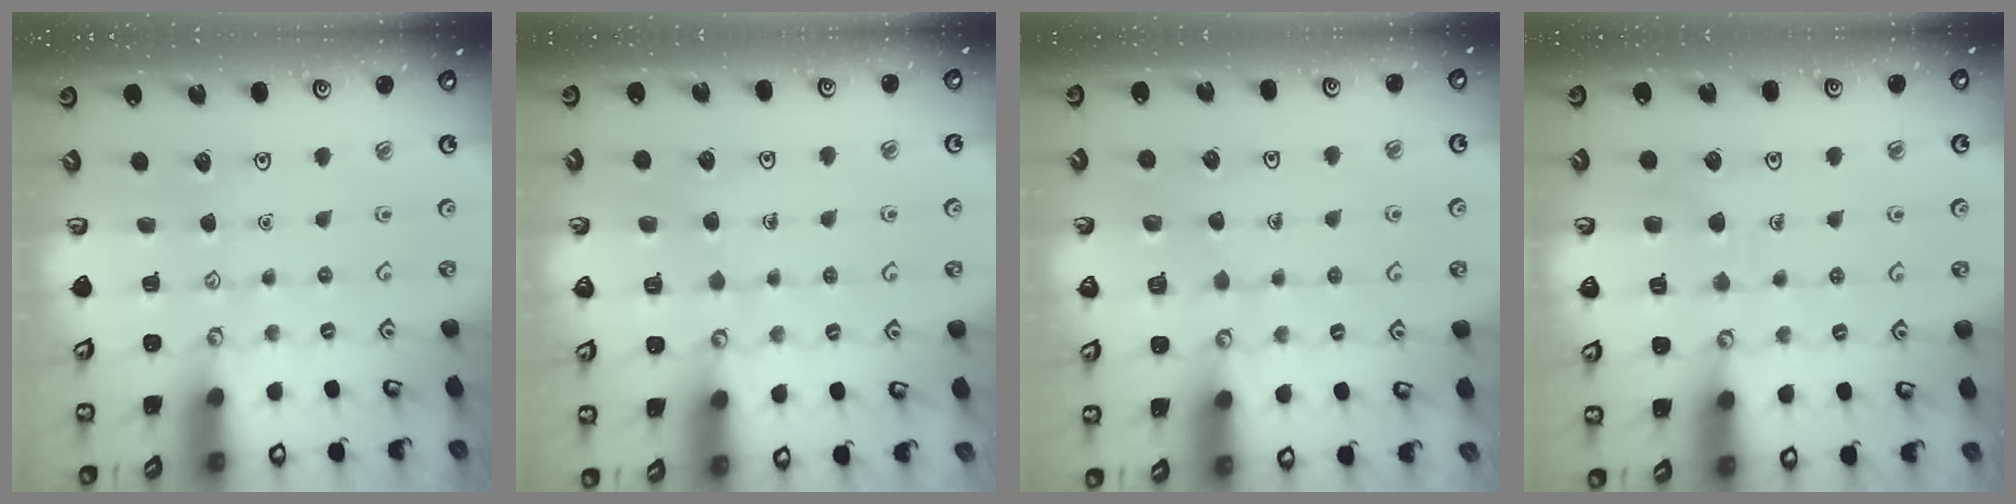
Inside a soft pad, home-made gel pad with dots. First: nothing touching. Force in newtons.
{"total": 5.3, "press": 5.3, "slide": 0.3}
{"total": 2.5, "press": 2.5, "slide": 0.1}
{"total": 6.7, "press": 6.6, "slide": 0.7}